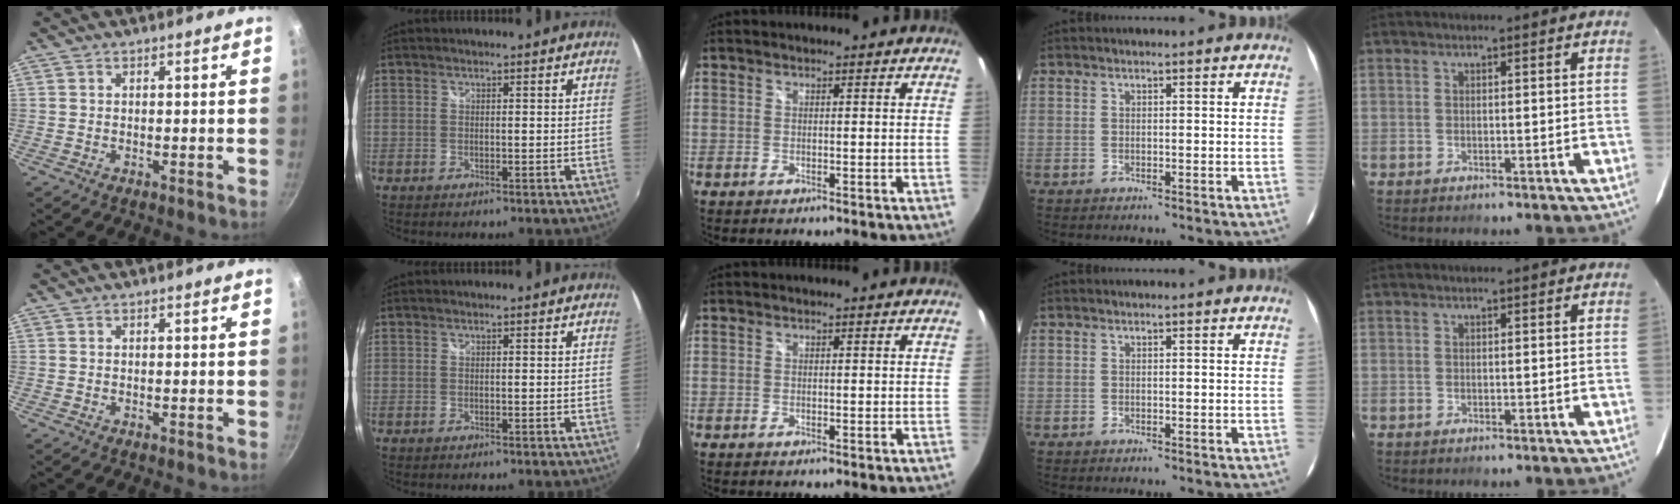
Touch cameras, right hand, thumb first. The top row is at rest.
{}